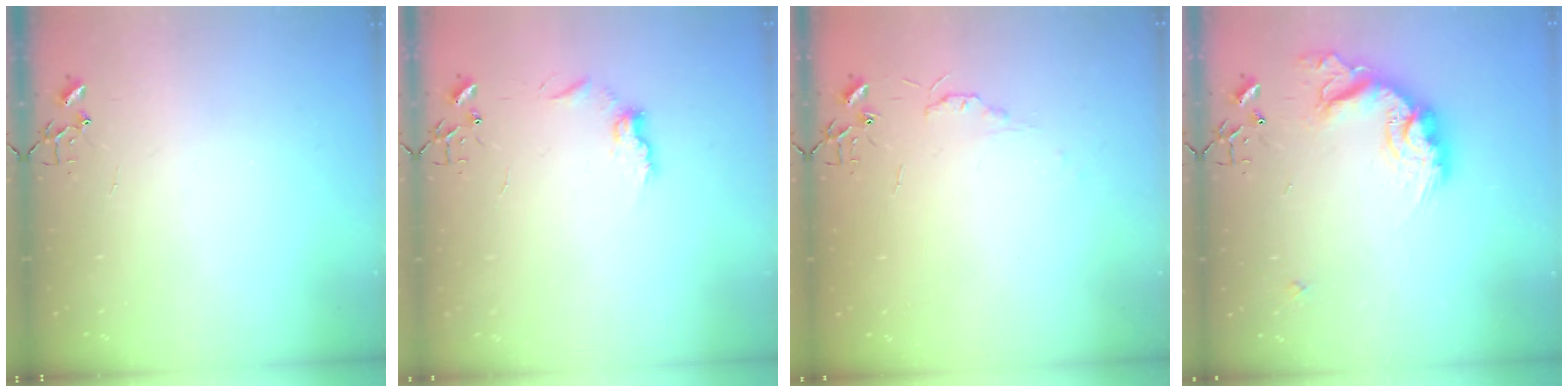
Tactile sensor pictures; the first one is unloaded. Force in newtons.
{"total": 7.8, "press": 7.8, "slide": 0.4}
{"total": 4.8, "press": 4.8, "slide": 0.7}
{"total": 17.9, "press": 17.8, "slide": 1.1}